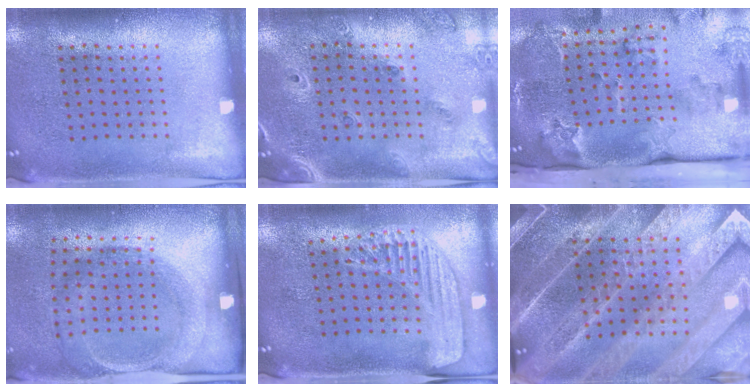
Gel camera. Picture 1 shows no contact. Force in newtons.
{"total": 1.5, "press": 1.4, "slide": 0.5}
{"total": 4.0, "press": 2.7, "slide": 3.0}
{"total": 1.8, "press": 1.2, "slide": 1.4}
{"total": 1.6, "press": 1.6, "slide": 0.4}
{"total": 5.6, "press": 4.7, "slide": 3.0}